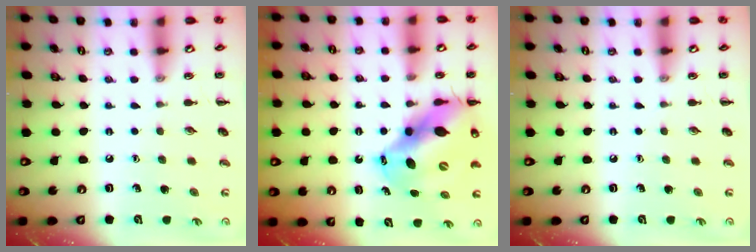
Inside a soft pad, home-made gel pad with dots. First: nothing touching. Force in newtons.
{"total": 15.0, "press": 14.4, "slide": 4.2}
{"total": 0.0}